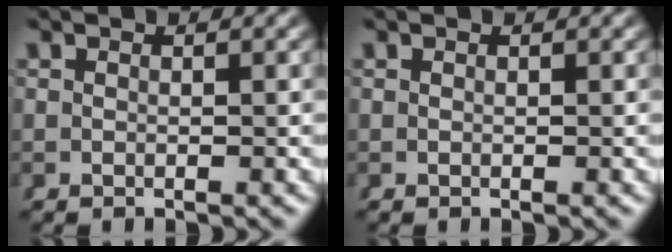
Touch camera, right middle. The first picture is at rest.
{"total": 0.0}